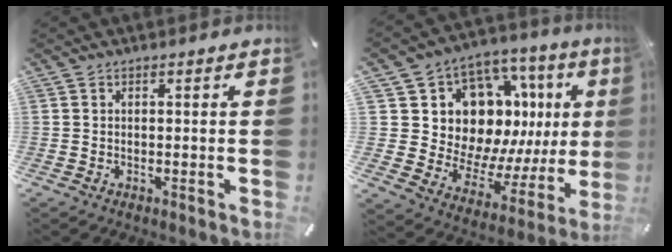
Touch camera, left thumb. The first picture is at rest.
{"total": 16.6, "force": [7.4, 12.7, 7.6], "torque": [-0.111, -0.079, 0.159]}